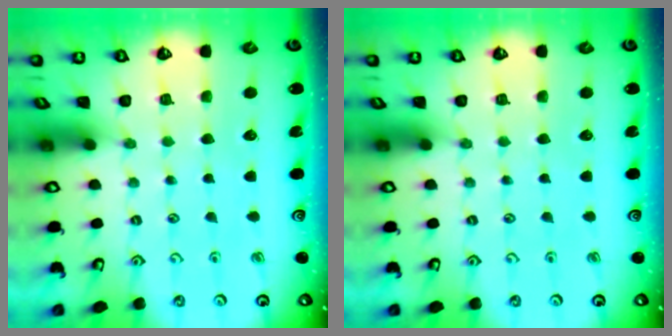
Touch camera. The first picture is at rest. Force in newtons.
{"total": 0.0}